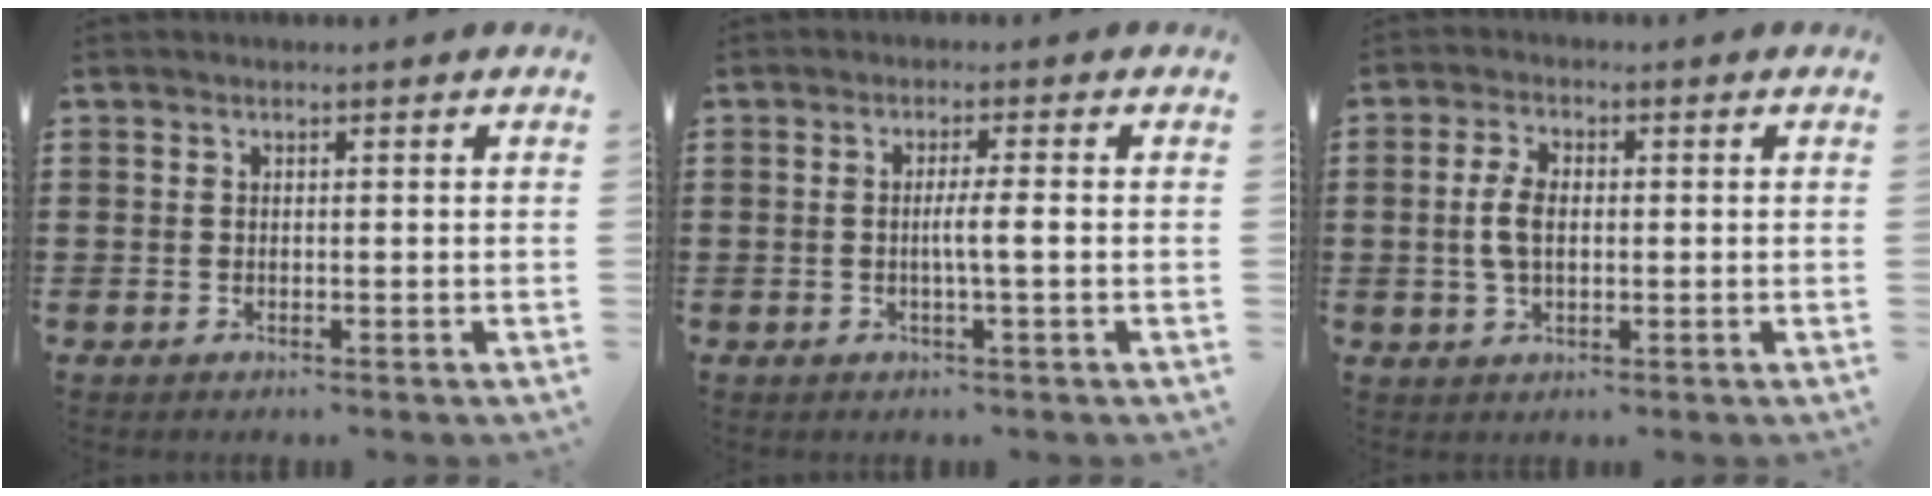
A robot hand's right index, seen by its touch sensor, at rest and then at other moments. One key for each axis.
{"total": 3.0, "fx": -0.4, "fy": -0.1, "fz": 2.9, "tx": -0.051, "ty": -0.007, "tz": -0.010}
{"total": 4.9, "fx": 0.2, "fy": 2.6, "fz": 4.2, "tx": -0.099, "ty": 0.003, "tz": -0.003}